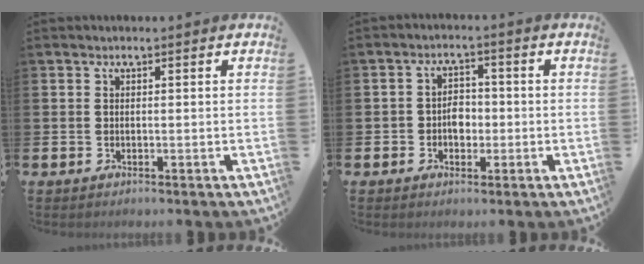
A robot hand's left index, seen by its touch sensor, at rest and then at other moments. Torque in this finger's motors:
{"motor_torque": [0.19, 0.10, 0.07, 0.02]}